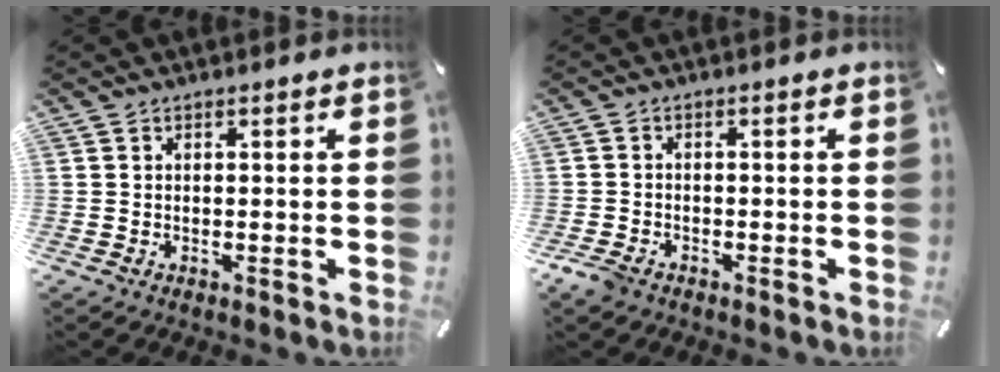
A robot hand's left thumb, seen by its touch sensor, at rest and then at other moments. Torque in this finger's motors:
{"motor_torque": [-0.34, 0.29, 0.17, 0.32, 0.00]}